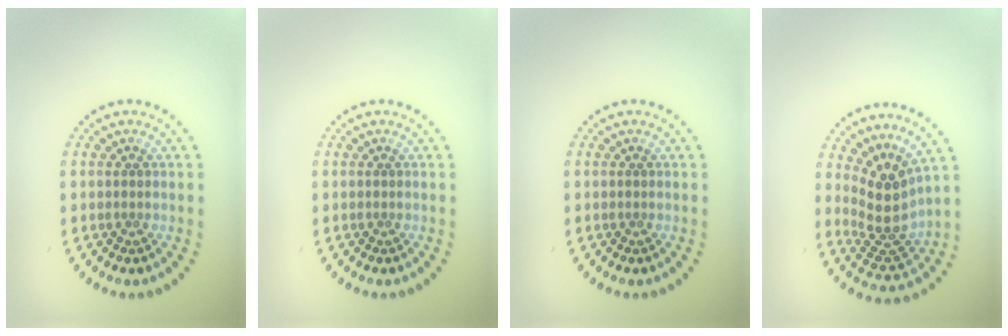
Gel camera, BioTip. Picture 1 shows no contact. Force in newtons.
{"total": 0.0}
{"total": 0.0}
{"total": 4.1, "press": 3.0, "slide": 2.8}